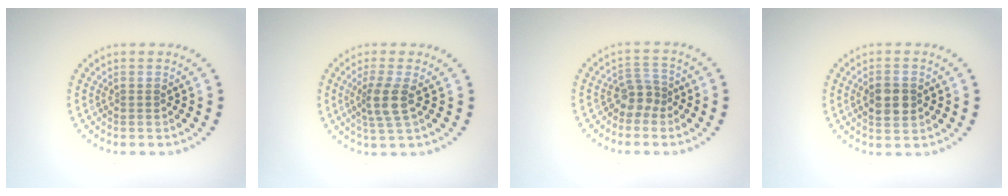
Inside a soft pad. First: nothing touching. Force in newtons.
{"total": 2.7, "press": 2.2, "slide": 1.6}
{"total": 2.2, "press": 1.7, "slide": 1.4}
{"total": 3.2, "press": 3.1, "slide": 0.1}